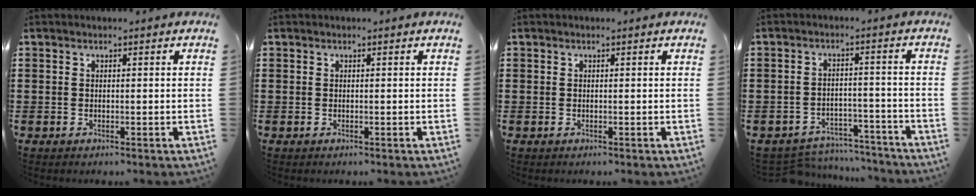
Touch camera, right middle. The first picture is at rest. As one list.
[{"total": 0.0}, {"total": 0.0}, {"total": 5.0, "force": [-5.0, 0.8, 0.4], "torque": [-0.014, 0.008, -0.103]}]